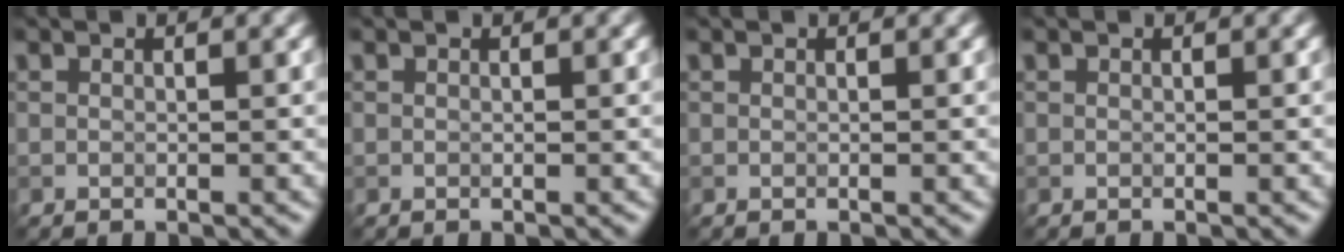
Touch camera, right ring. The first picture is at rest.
{"total": 0.0}
{"total": 0.0}
{"total": 0.0}